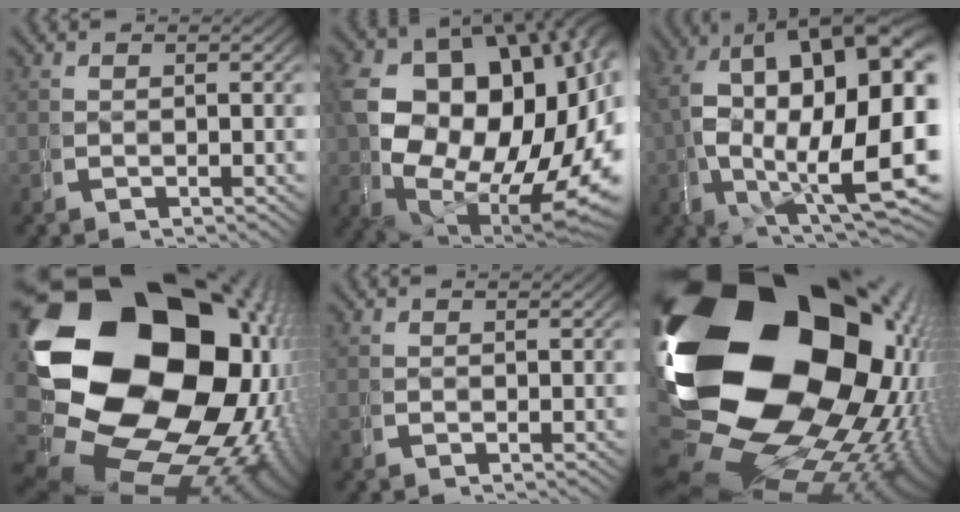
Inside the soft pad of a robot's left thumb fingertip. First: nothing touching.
{"total": 26.3, "force": [-1.8, 19.5, 17.6], "torque": [-0.326, -0.100, 0.015]}
{"total": 22.1, "force": [1.0, 13.6, 17.3], "torque": [-0.284, -0.075, 0.048]}
{"total": 34.9, "force": [0.4, 24.9, 24.5], "torque": [-0.444, -0.079, 0.040]}
{"total": 0.0}
{"total": 39.7, "force": [0.4, 26.8, 29.3], "torque": [-0.523, -0.082, 0.046]}